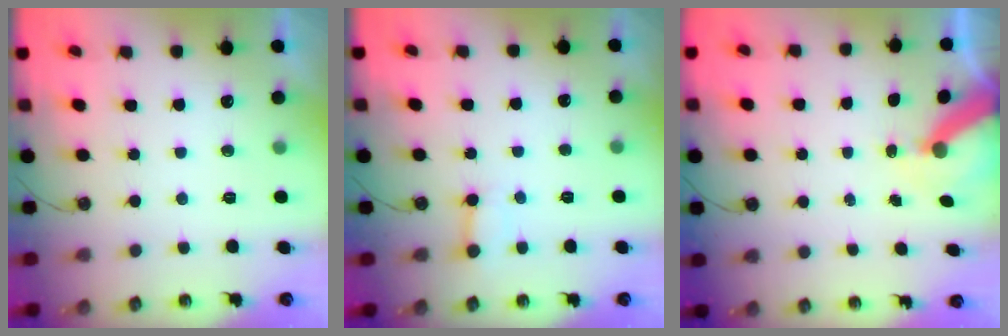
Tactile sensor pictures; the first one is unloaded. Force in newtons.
{"total": 3.3, "press": 3.3, "slide": 0.4}
{"total": 8.1, "press": 8.1, "slide": 1.1}